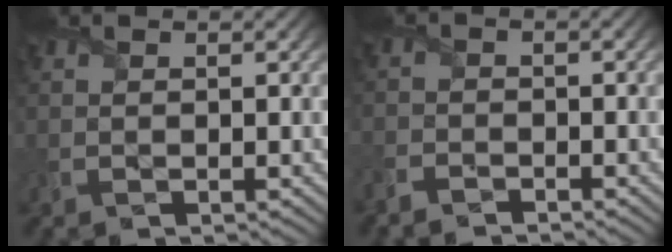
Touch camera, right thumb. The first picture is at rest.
{"total": 2.8, "force": [-2.7, 0.6, 0.4], "torque": [-0.013, -0.006, -0.065]}